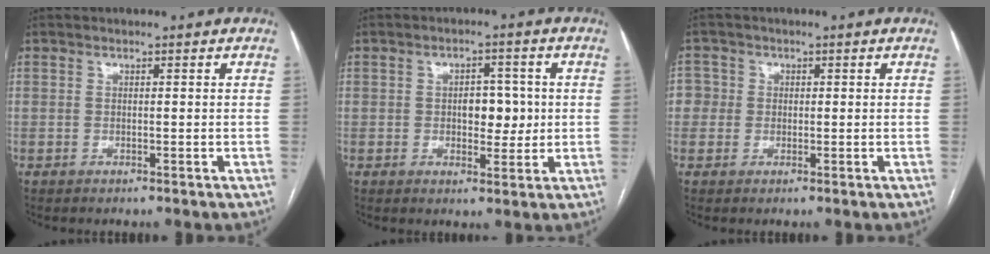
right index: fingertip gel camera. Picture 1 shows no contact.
{"total": 5.0, "force": [0.2, 2.8, 4.1], "torque": [-0.052, 0.007, 0.006]}
{"total": 2.9, "force": [0.1, 2.9, 0.0], "torque": [0.018, 0.011, -0.001]}